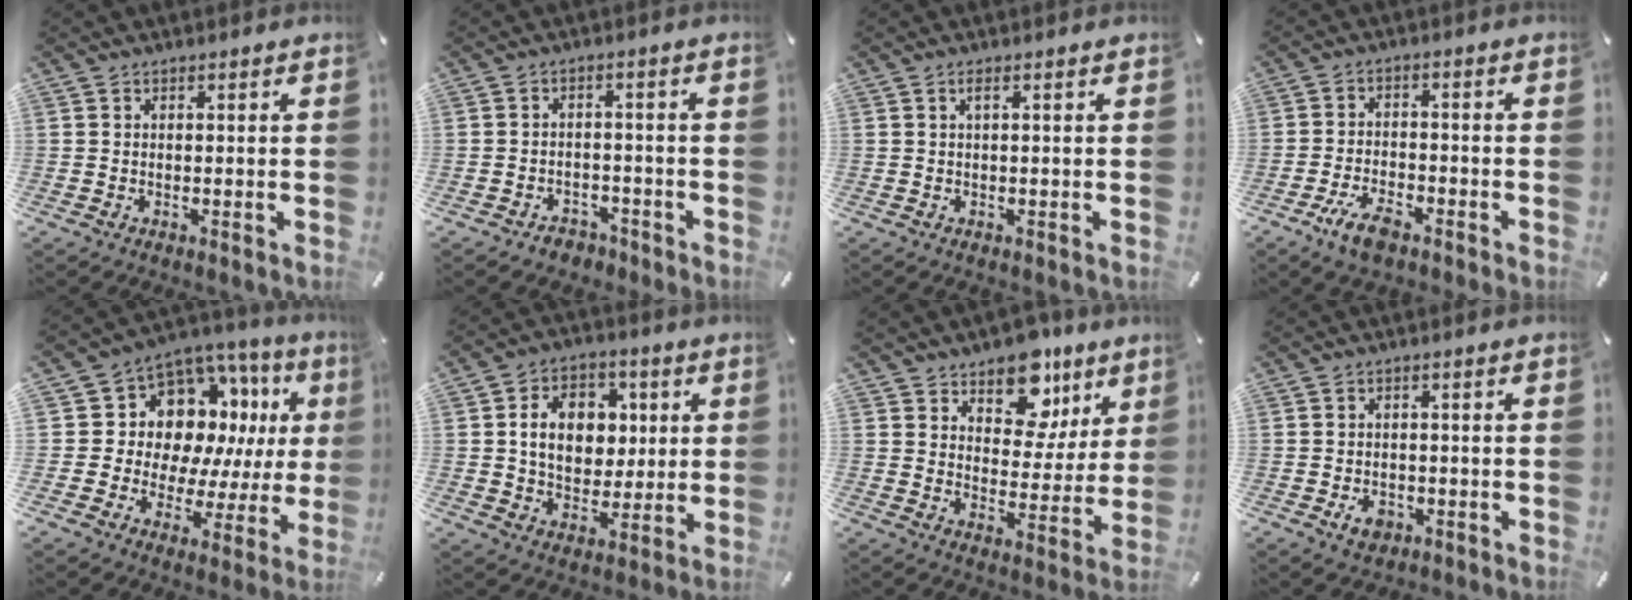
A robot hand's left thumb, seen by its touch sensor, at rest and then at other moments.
{"total": 3.4, "force": [-2.4, 2.3, 0.9], "torque": [-0.012, 0.013, -0.045]}
{"total": 1.2, "force": [0.2, 0.1, 1.2], "torque": [-0.023, 0.000, 0.003]}
{"total": 7.4, "force": [-4.7, 3.4, 4.6], "torque": [-0.092, 0.019, -0.085]}
{"total": 11.8, "force": [5.5, 9.4, 4.4], "torque": [-0.074, -0.076, 0.111]}
{"total": 12.3, "force": [1.9, 9.8, 7.1], "torque": [-0.112, 0.009, 0.036]}
{"total": 13.4, "force": [9.1, 8.1, 5.7], "torque": [-0.075, -0.066, 0.161]}
{"total": 4.0, "force": [-1.6, 3.0, 2.1], "torque": [-0.035, 0.002, -0.031]}